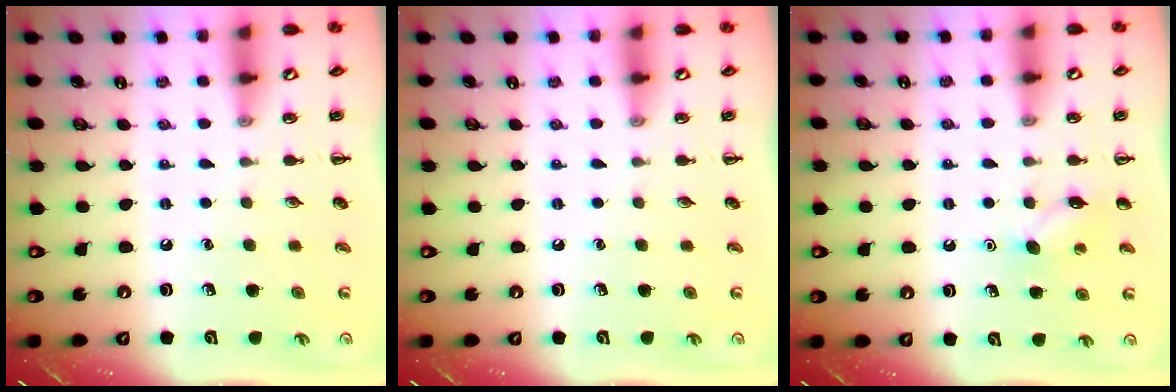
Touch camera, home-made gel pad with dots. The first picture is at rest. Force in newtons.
{"total": 0.0}
{"total": 6.6, "press": 6.4, "slide": 1.7}